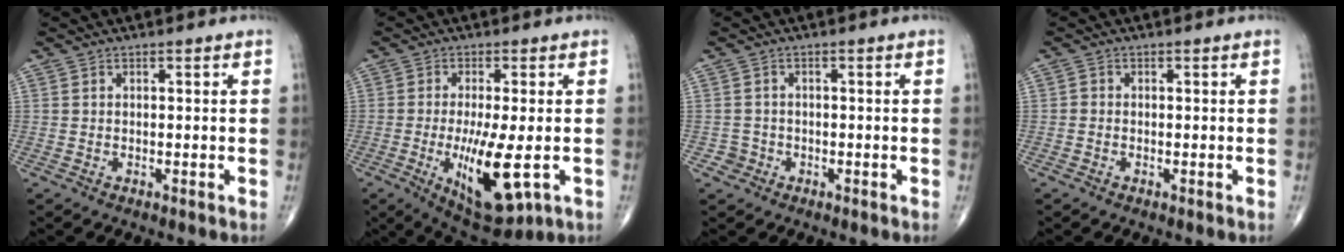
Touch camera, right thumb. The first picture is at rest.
{"total": 12.8, "force": [-2.9, 4.0, 11.8], "torque": [-0.203, -0.021, -0.034]}
{"total": 1.9, "force": [-0.9, 1.6, -0.3], "torque": [0.017, 0.009, -0.021]}
{"total": 0.7, "force": [-0.3, 0.6, 0.2], "torque": [0.000, 0.002, -0.011]}